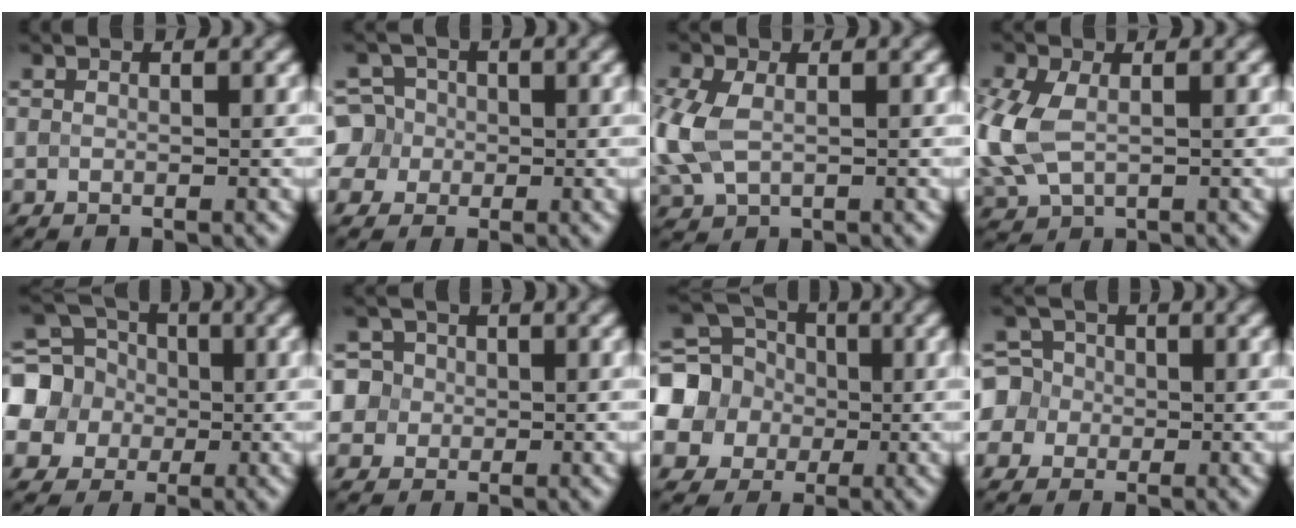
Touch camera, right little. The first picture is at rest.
{"total": 5.2, "force": [-0.6, 5.1, 1.1], "torque": [-0.015, 0.025, -0.033]}
{"total": 5.0, "force": [-0.1, 3.4, 3.7], "torque": [-0.113, -0.003, -0.003]}
{"total": 6.2, "force": [-0.3, 4.0, 4.7], "torque": [-0.139, -0.001, -0.006]}
{"total": 8.9, "force": [-0.3, 8.0, 3.7], "torque": [-0.109, 0.005, -0.040]}
{"total": 6.8, "force": [1.5, 6.3, 2.2], "torque": [-0.048, 0.041, -0.002]}
{"total": 11.9, "force": [-0.6, 10.8, 4.8], "torque": [-0.143, 0.002, -0.043]}
{"total": 5.4, "force": [-0.6, 5.2, 1.1], "torque": [-0.018, 0.027, -0.040]}